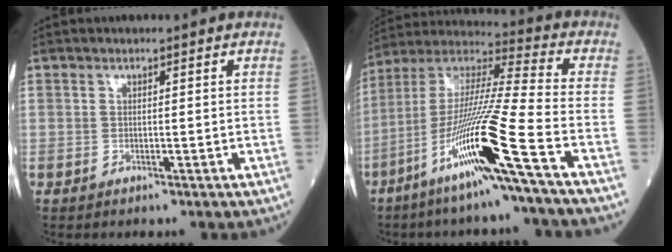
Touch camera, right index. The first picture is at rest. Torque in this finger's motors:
{"motor_torque": [1.93, -0.21, 1.06, 0.21]}